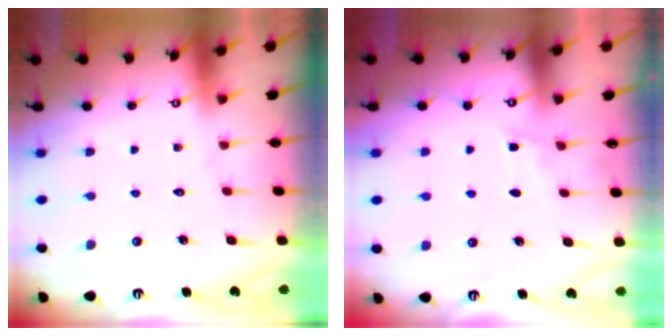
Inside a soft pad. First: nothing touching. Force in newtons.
{"total": 2.8, "press": 2.8, "slide": 0.4}